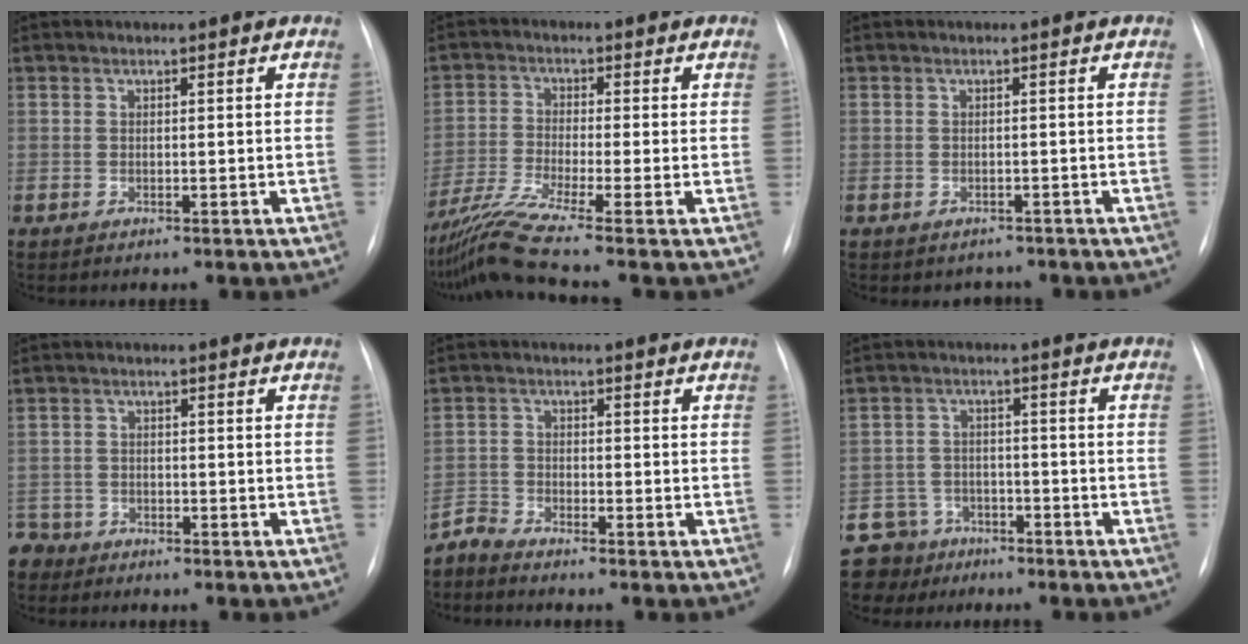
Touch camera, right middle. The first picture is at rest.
{"total": 8.7, "force": [-6.7, -2.4, 5.0], "torque": [-0.104, -0.022, -0.124]}
{"total": 1.8, "force": [-1.4, 1.0, 0.0], "torque": [-0.002, 0.008, -0.018]}
{"total": 3.4, "force": [-3.0, 1.4, -0.9], "torque": [0.016, -0.001, -0.063]}
{"total": 2.8, "force": [-2.7, -0.4, -0.5], "torque": [0.011, -0.018, -0.058]}
{"total": 6.6, "force": [-5.0, 4.2, -0.8], "torque": [0.016, 0.011, -0.087]}